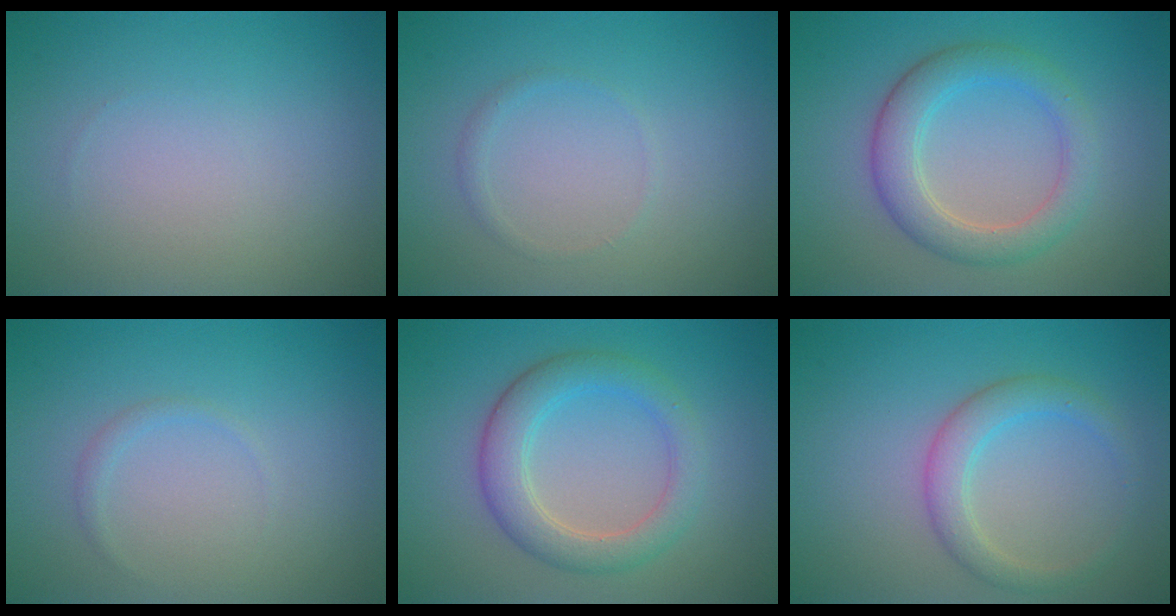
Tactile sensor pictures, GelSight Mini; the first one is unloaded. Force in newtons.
{"total": 0.7, "press": 0.7, "slide": 0.0}
{"total": 4.4, "press": 4.4, "slide": 0.1}
{"total": 0.7, "press": 0.7, "slide": 0.1}
{"total": 4.4, "press": 4.4, "slide": 0.1}
{"total": 2.8, "press": 2.8, "slide": 0.2}